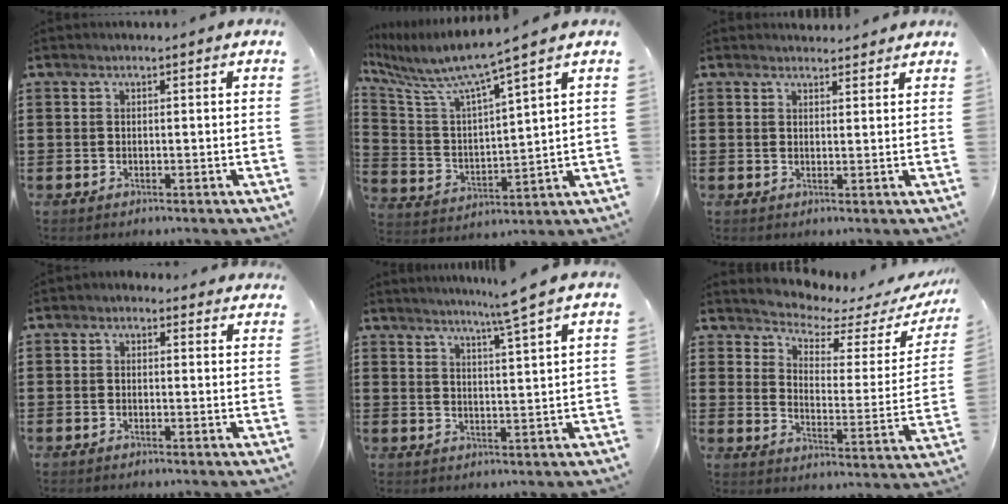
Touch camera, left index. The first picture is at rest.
{"total": 6.6, "force": [5.5, -0.1, 3.6], "torque": [-0.099, -0.044, 0.085]}
{"total": 2.0, "force": [2.0, 0.4, 0.0], "torque": [-0.004, -0.001, 0.039]}
{"total": 1.0, "force": [0.3, 0.9, 0.4], "torque": [-0.010, 0.005, 0.003]}
{"total": 5.5, "force": [4.3, -1.5, 3.0], "torque": [-0.061, -0.020, 0.069]}
{"total": 3.4, "force": [3.2, 0.8, 0.9], "torque": [-0.033, -0.033, 0.044]}